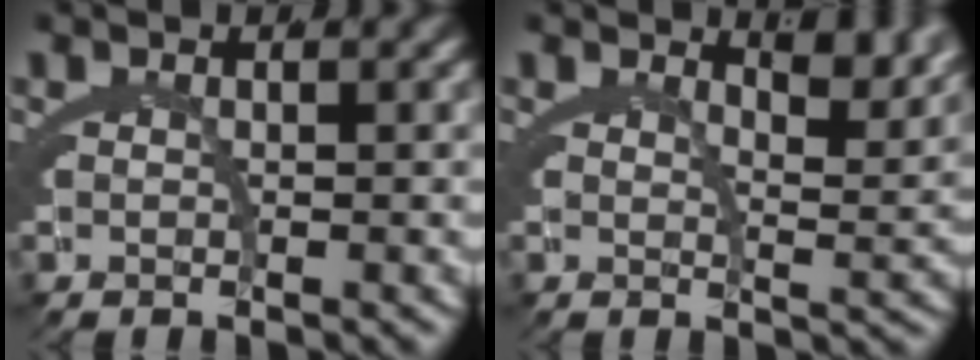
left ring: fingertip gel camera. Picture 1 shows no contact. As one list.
[{"total": 4.5, "force": [3.5, 0.3, 2.7], "torque": [-0.025, -0.002, 0.052]}]